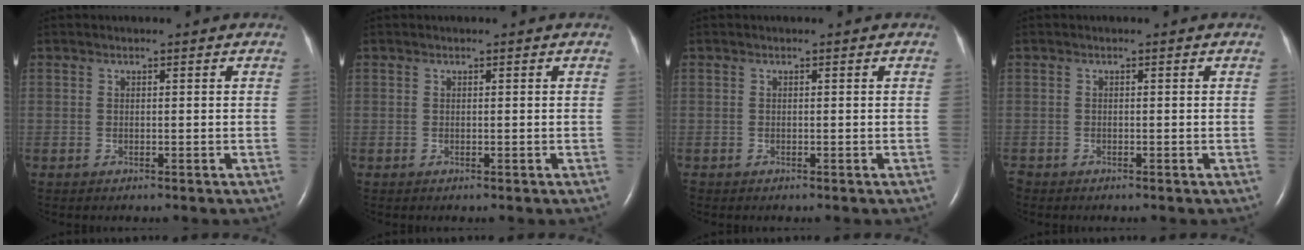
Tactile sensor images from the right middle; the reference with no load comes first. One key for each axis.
{"total": 0.0}
{"total": 0.0}
{"total": 0.8, "fx": -0.7, "fy": 0.4, "fz": 0.1, "tx": -0.005, "ty": -0.001, "tz": -0.011}